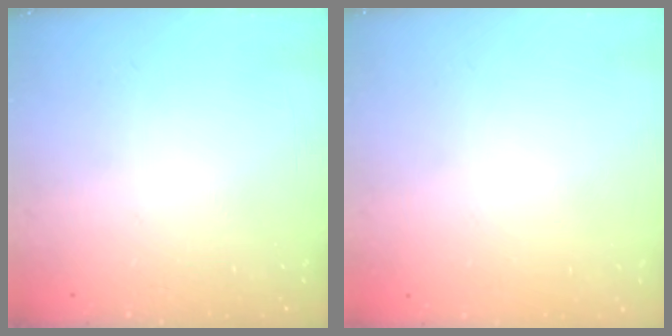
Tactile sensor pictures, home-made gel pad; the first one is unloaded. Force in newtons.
{"total": 0.0}